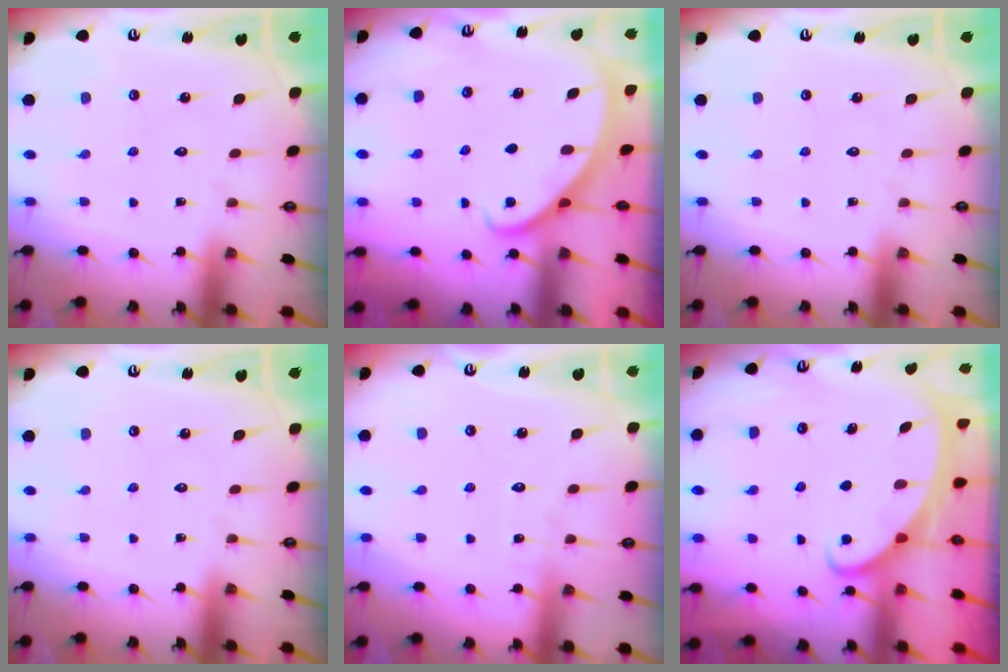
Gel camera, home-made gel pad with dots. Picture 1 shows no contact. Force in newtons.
{"total": 2.3, "press": 2.3, "slide": 0.2}
{"total": 0.0}
{"total": 0.0}
{"total": 2.5, "press": 2.5, "slide": 0.2}
{"total": 2.1, "press": 2.0, "slide": 0.4}